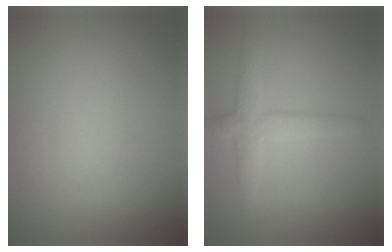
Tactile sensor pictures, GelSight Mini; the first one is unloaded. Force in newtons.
{"total": 3.0, "press": 3.0, "slide": 0.1}